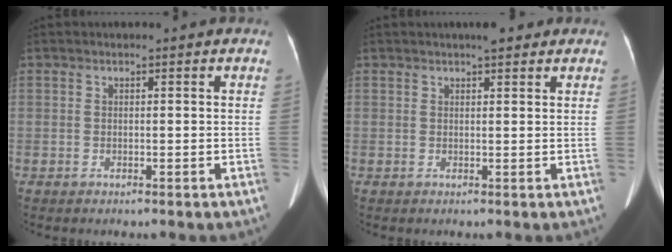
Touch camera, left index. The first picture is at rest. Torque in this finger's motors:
{"motor_torque": [0.48, -0.51, 0.10, 0.03]}